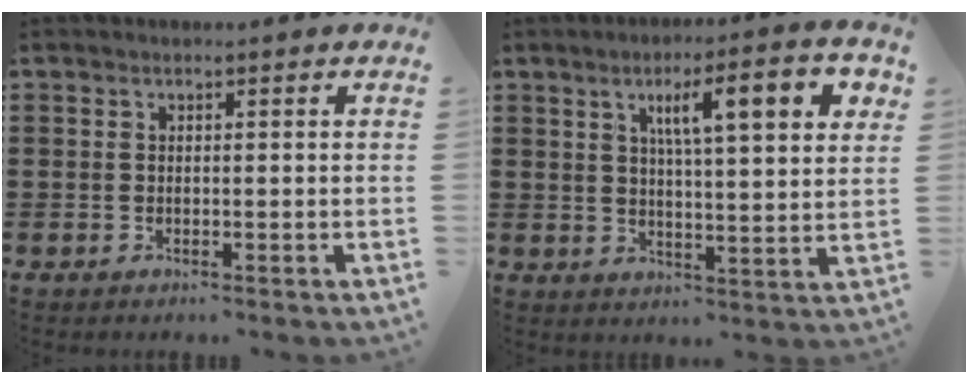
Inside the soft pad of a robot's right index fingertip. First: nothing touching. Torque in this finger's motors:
{"motor_torque": [1.63, 0.51, 0.81, 0.21]}